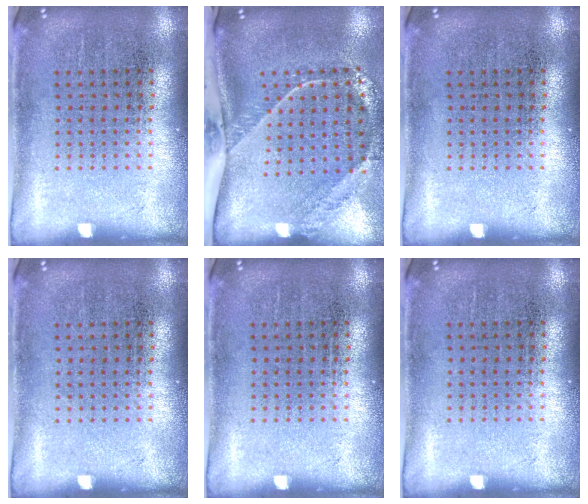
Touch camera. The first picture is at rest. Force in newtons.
{"total": 2.7, "press": 1.8, "slide": 2.0}
{"total": 0.0}
{"total": 0.0}
{"total": 0.0}
{"total": 0.0}